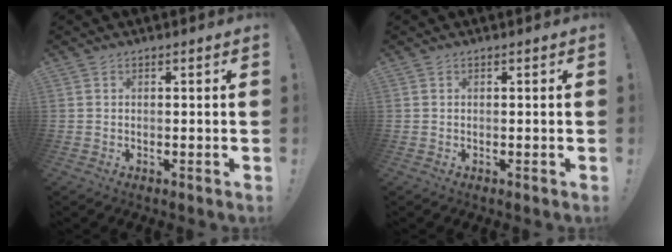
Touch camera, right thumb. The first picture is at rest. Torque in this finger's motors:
{"motor_torque": [0.00, 0.00, -0.03, -0.03, 0.00]}